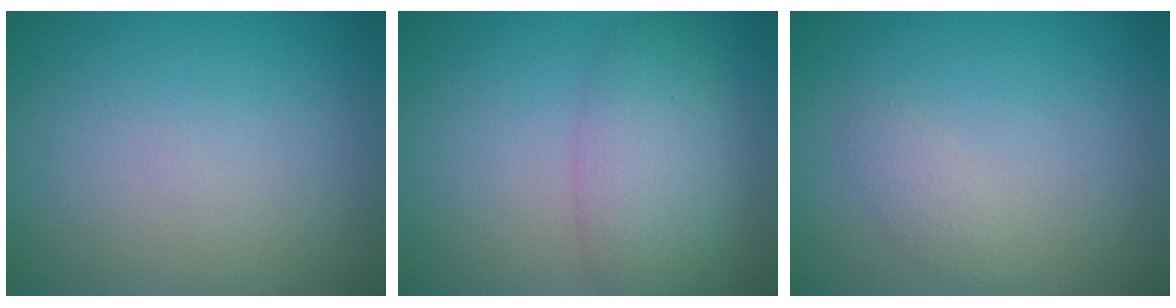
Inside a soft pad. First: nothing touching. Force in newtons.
{"total": 3.6, "press": 3.6, "slide": 0.2}
{"total": 1.2, "press": 1.2, "slide": 0.0}